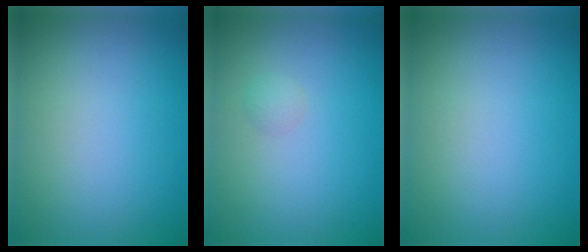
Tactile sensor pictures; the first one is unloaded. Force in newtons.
{"total": 0.7, "press": 0.7, "slide": 0.0}
{"total": 0.0}